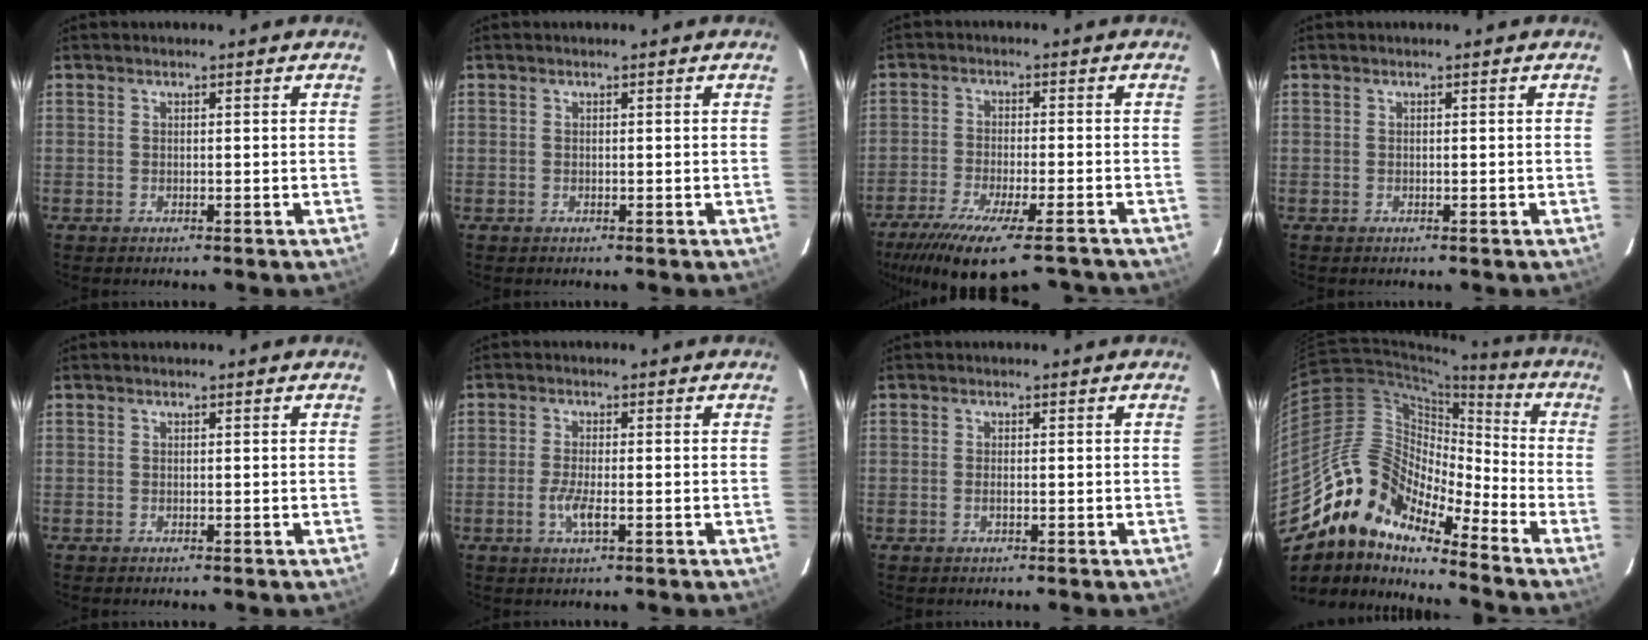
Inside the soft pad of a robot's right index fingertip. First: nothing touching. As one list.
[{"total": 0.0}, {"total": 17.3, "force": [-13.4, 3.5, 10.4], "torque": [-0.205, -0.054, -0.209]}, {"total": 0.0}, {"total": 0.0}, {"total": 3.6, "force": [-1.3, 0.7, 3.3], "torque": [-0.070, -0.006, -0.026]}, {"total": 1.0, "force": [-0.3, 0.3, 0.9], "torque": [-0.020, 0.000, -0.007]}, {"total": 15.3, "force": [-12.9, 5.1, 6.6], "torque": [-0.100, 0.009, -0.266]}]